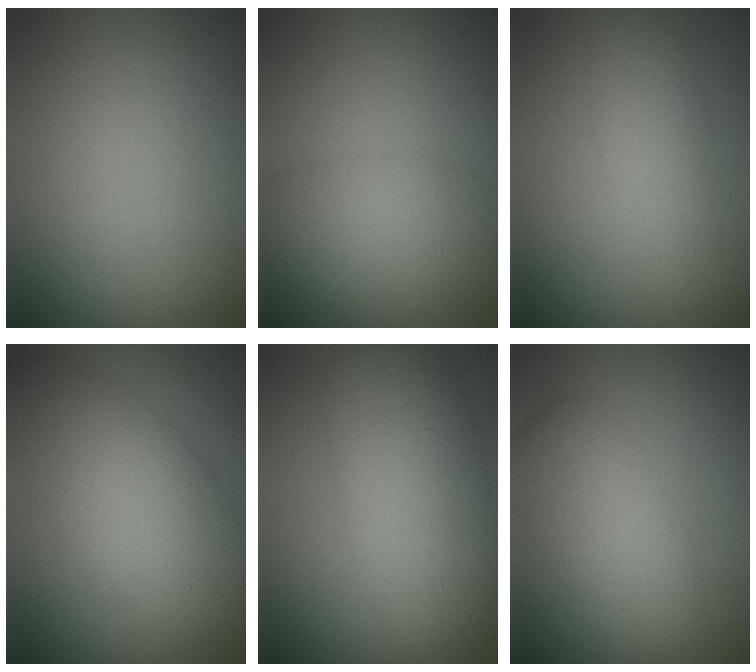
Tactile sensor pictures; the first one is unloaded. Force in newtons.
{"total": 2.4, "press": 2.4, "slide": 0.2}
{"total": 2.8, "press": 2.8, "slide": 0.1}
{"total": 7.5, "press": 7.5, "slide": 0.1}
{"total": 7.8, "press": 7.8, "slide": 0.1}
{"total": 5.0, "press": 5.0, "slide": 0.2}